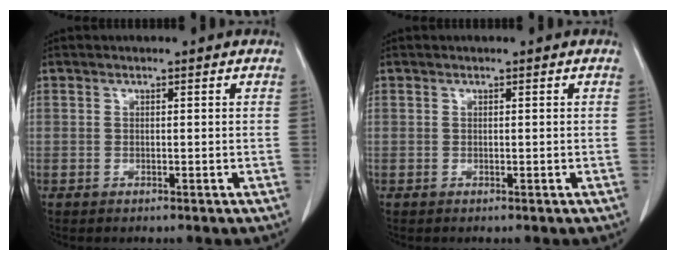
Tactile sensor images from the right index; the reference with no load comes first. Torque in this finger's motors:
{"motor_torque": [-0.07, 0.07, 0.00, 0.00]}